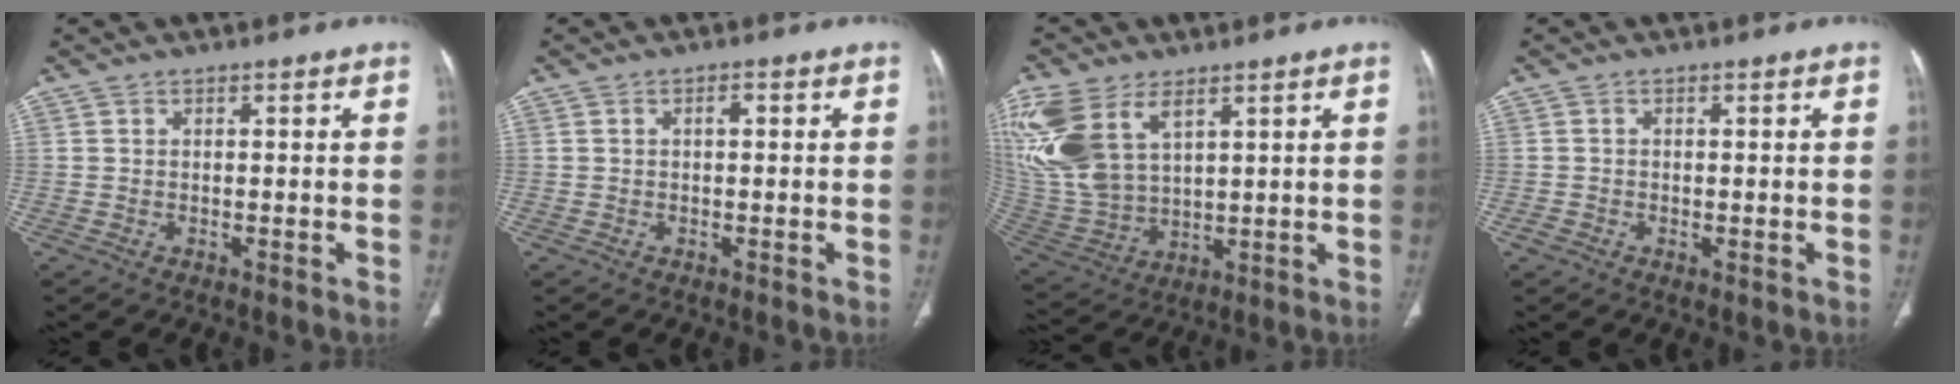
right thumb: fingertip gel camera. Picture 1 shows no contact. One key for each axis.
{"total": 1.1, "fx": 0.1, "fy": 0.6, "fz": 0.9, "tx": -0.014, "ty": 0.004, "tz": 0.000}
{"total": 19.7, "fx": 9.0, "fy": 11.5, "fz": 13.2, "tx": -0.312, "ty": -0.014, "tz": 0.192}
{"total": 1.3, "fx": -0.4, "fy": 1.0, "fz": 0.8, "tx": -0.011, "ty": 0.001, "tz": -0.006}